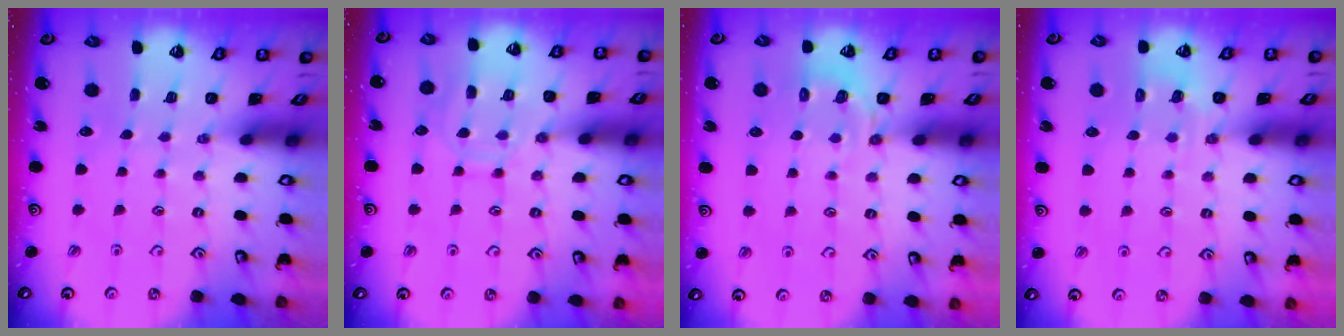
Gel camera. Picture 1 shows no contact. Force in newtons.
{"total": 11.3, "press": 11.2, "slide": 0.9}
{"total": 5.0, "press": 4.6, "slide": 2.0}
{"total": 2.9, "press": 2.6, "slide": 1.2}